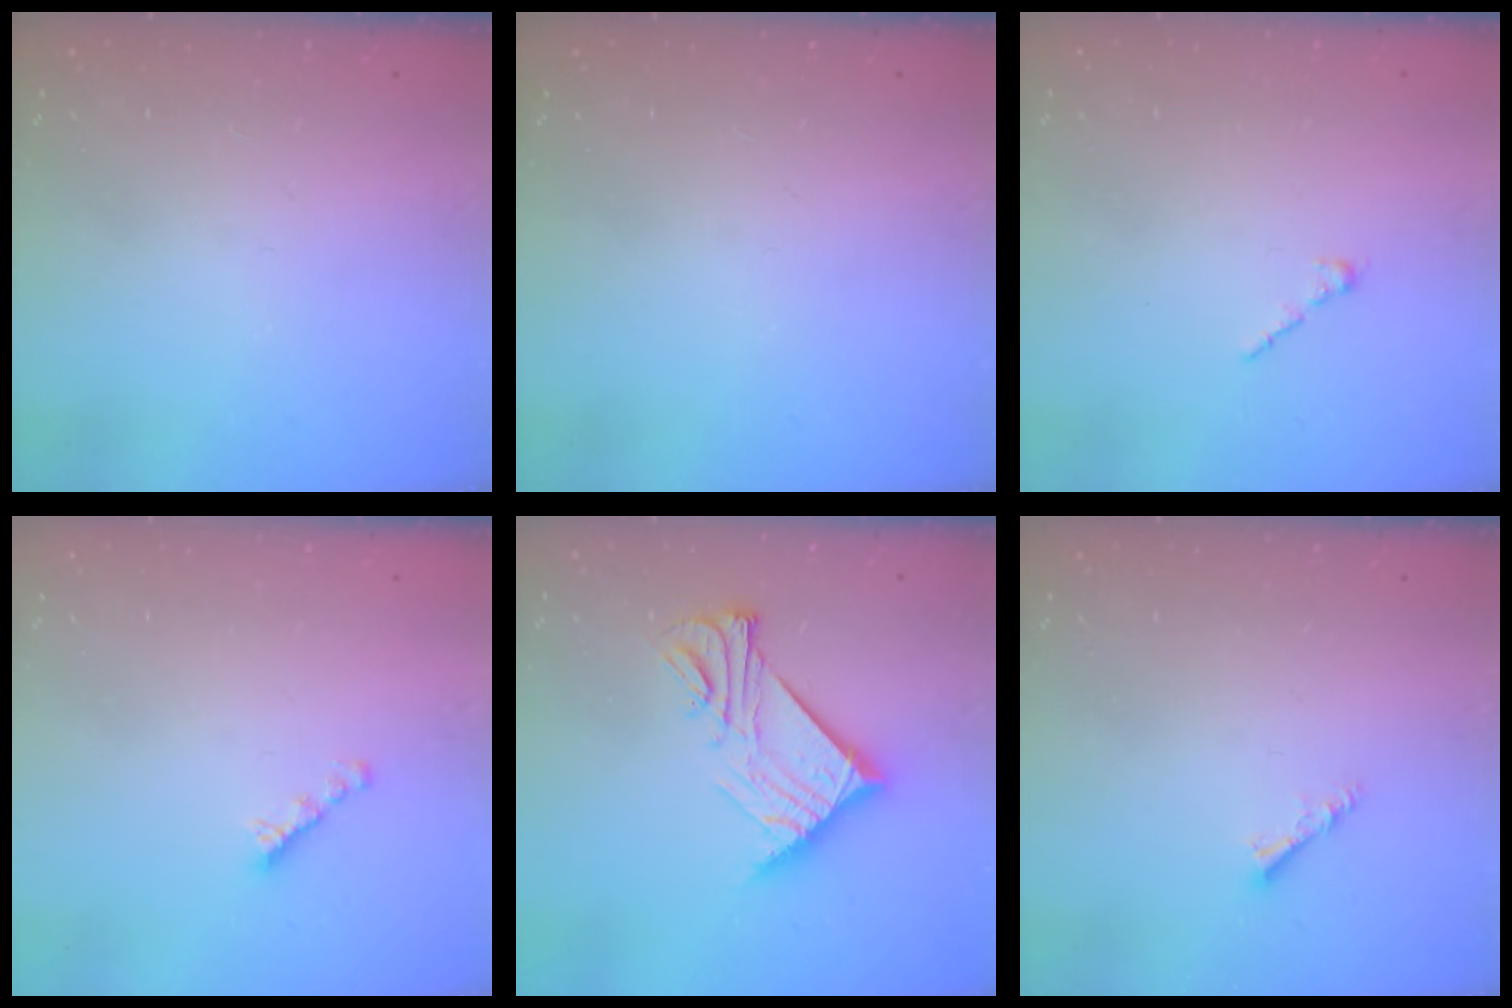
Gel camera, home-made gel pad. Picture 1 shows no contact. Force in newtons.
{"total": 0.0}
{"total": 1.7, "press": 1.7, "slide": 0.5}
{"total": 2.7, "press": 2.6, "slide": 0.8}
{"total": 14.7, "press": 14.7, "slide": 0.4}
{"total": 3.0, "press": 2.9, "slide": 0.6}